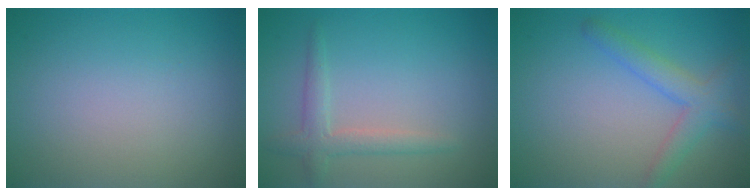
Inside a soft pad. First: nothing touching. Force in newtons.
{"total": 2.3, "press": 2.2, "slide": 0.1}
{"total": 3.0, "press": 3.0, "slide": 0.1}